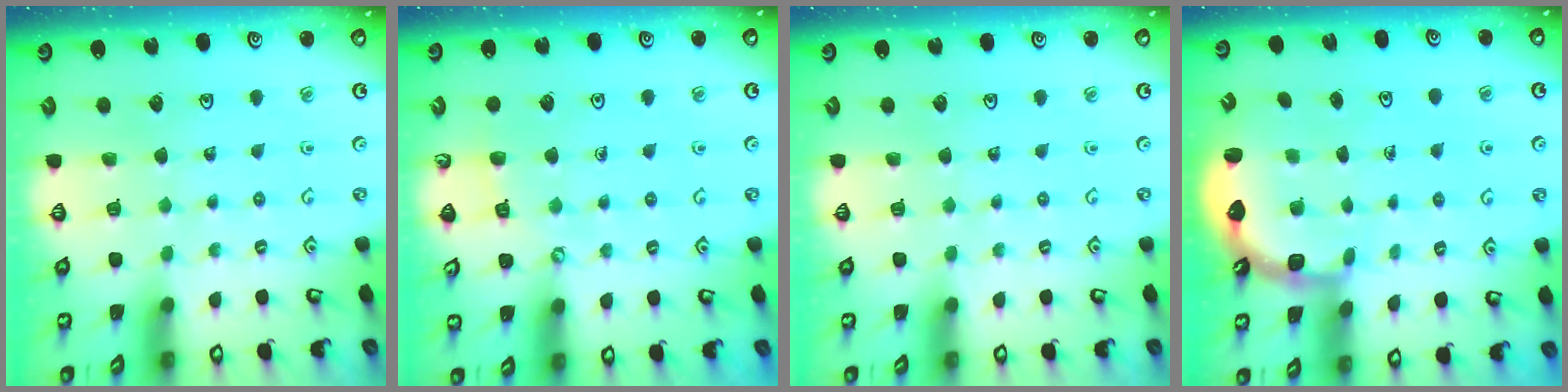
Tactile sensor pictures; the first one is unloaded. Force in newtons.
{"total": 3.8, "press": 3.8, "slide": 0.6}
{"total": 0.0}
{"total": 2.5, "press": 2.1, "slide": 1.3}